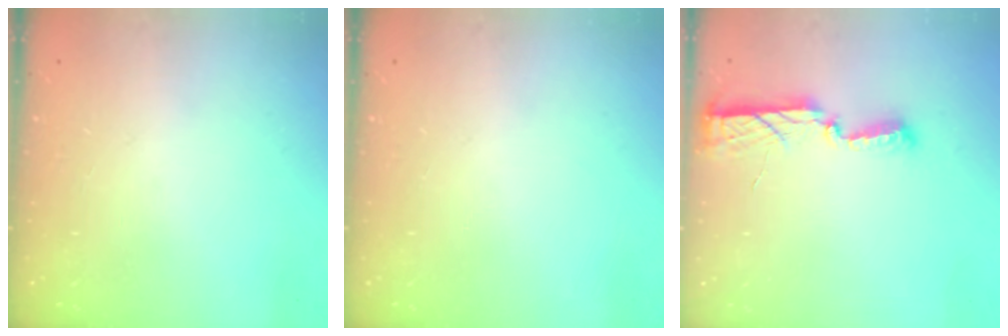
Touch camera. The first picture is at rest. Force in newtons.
{"total": 0.0}
{"total": 8.1, "press": 8.0, "slide": 0.5}